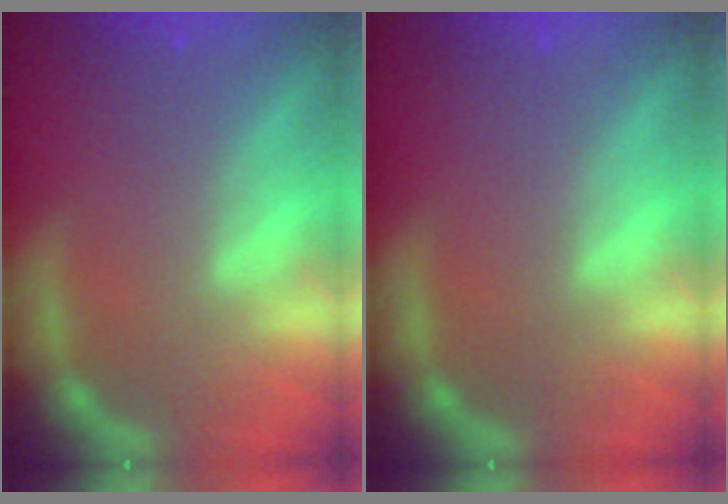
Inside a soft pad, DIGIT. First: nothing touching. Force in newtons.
{"total": 0.0}